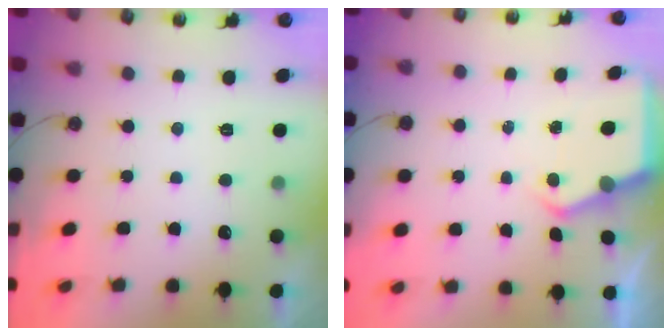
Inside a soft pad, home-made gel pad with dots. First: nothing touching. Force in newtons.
{"total": 3.9, "press": 3.9, "slide": 0.5}